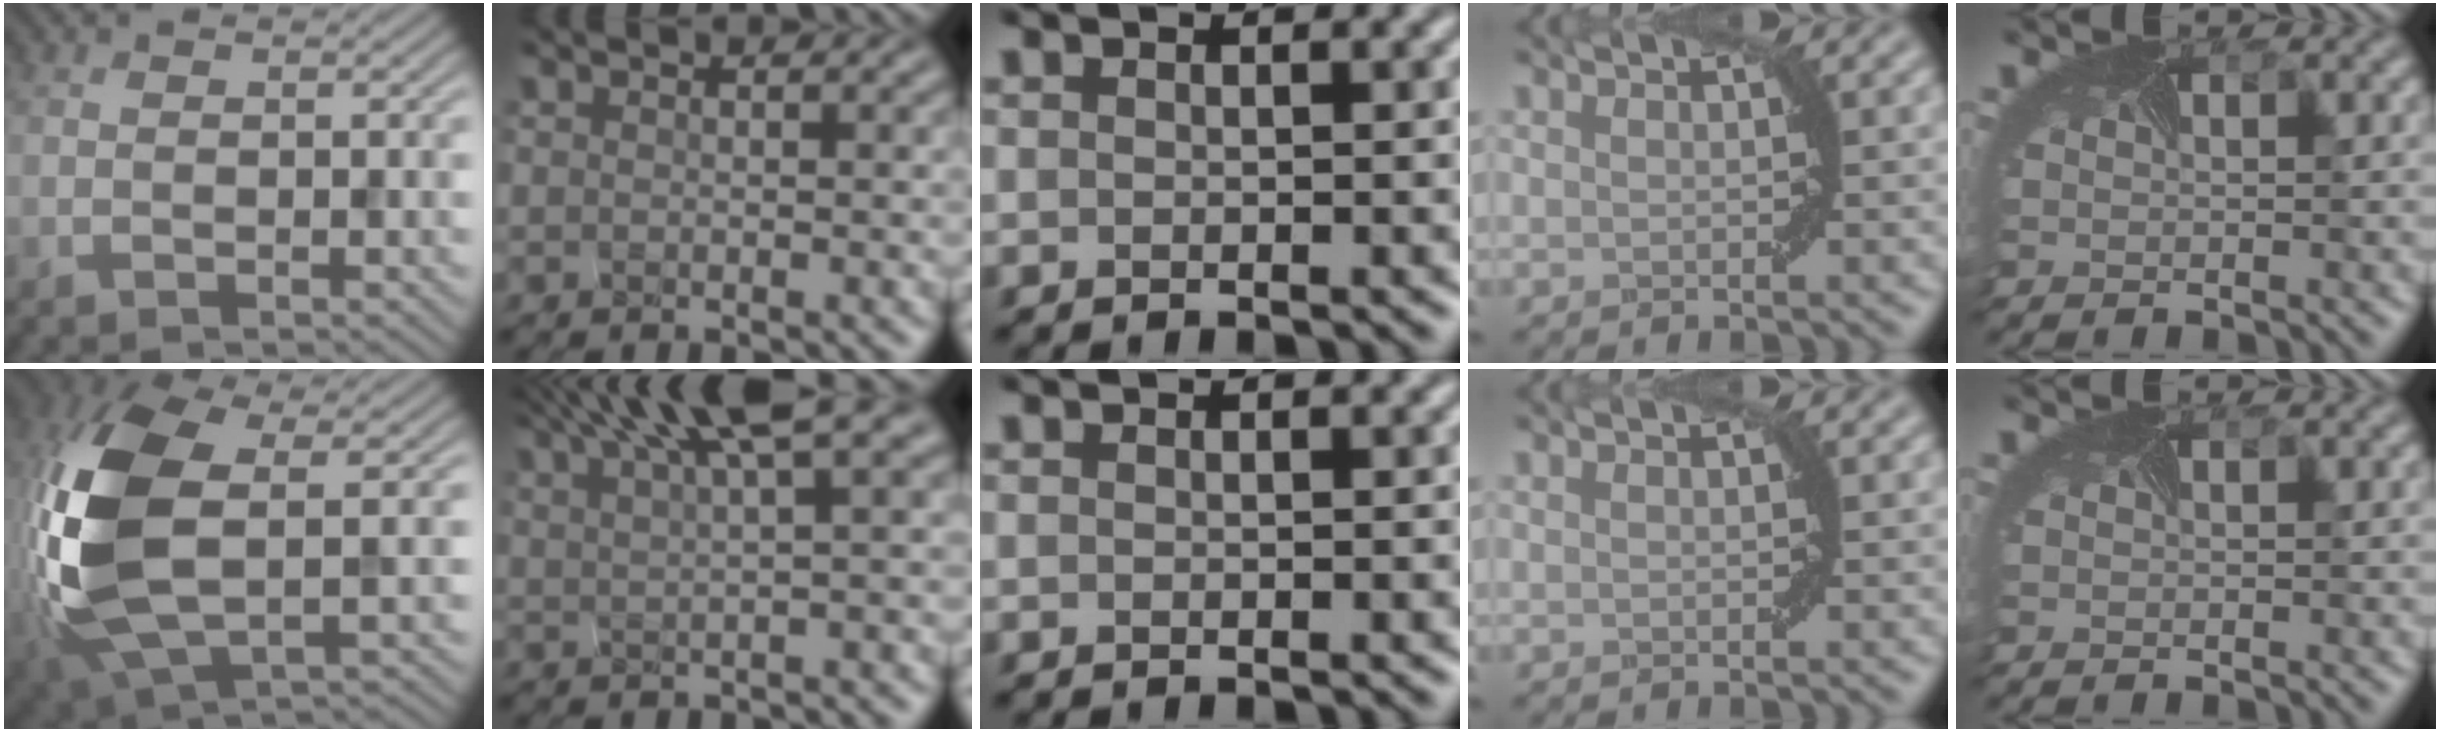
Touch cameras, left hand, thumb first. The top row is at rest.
{"thumb": {"total": 16.1, "force": [0.2, 8.2, 13.9], "torque": [-0.343, -0.012, 0.008]}, "index": {"total": 7.4, "force": [4.9, 1.3, 5.4], "torque": [-0.060, 0.030, 0.072]}}